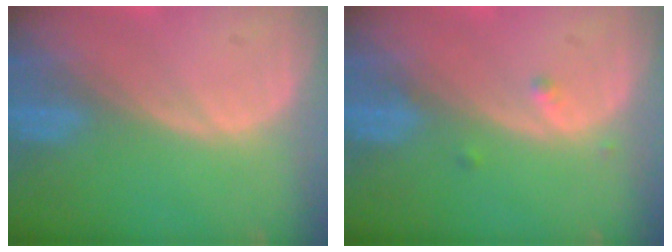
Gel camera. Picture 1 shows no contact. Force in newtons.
{"total": 1.3, "press": 1.1, "slide": 0.7}